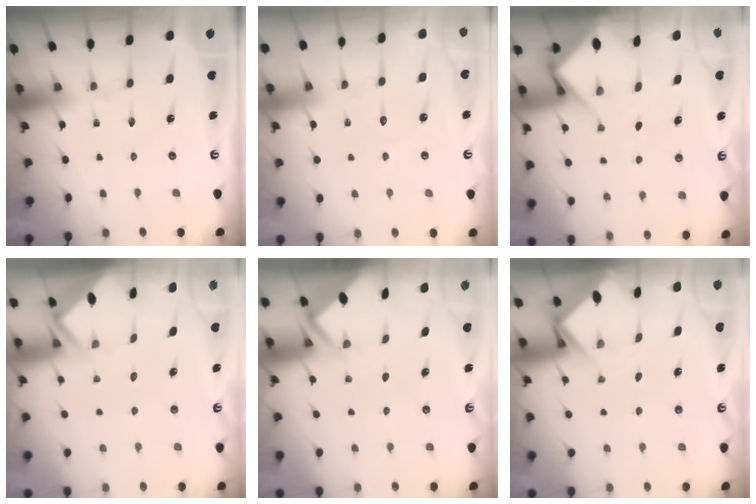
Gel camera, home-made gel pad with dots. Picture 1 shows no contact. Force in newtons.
{"total": 6.5, "press": 6.5, "slide": 0.6}
{"total": 7.4, "press": 7.3, "slide": 0.8}
{"total": 2.9, "press": 2.9, "slide": 0.2}
{"total": 2.7, "press": 2.7, "slide": 0.1}
{"total": 3.8, "press": 3.8, "slide": 0.3}